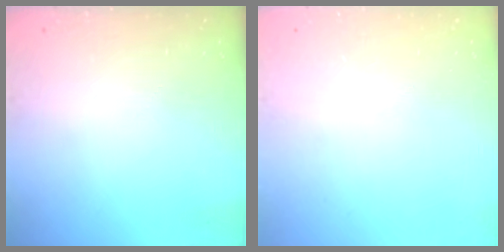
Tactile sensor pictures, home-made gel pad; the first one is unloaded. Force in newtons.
{"total": 0.0}